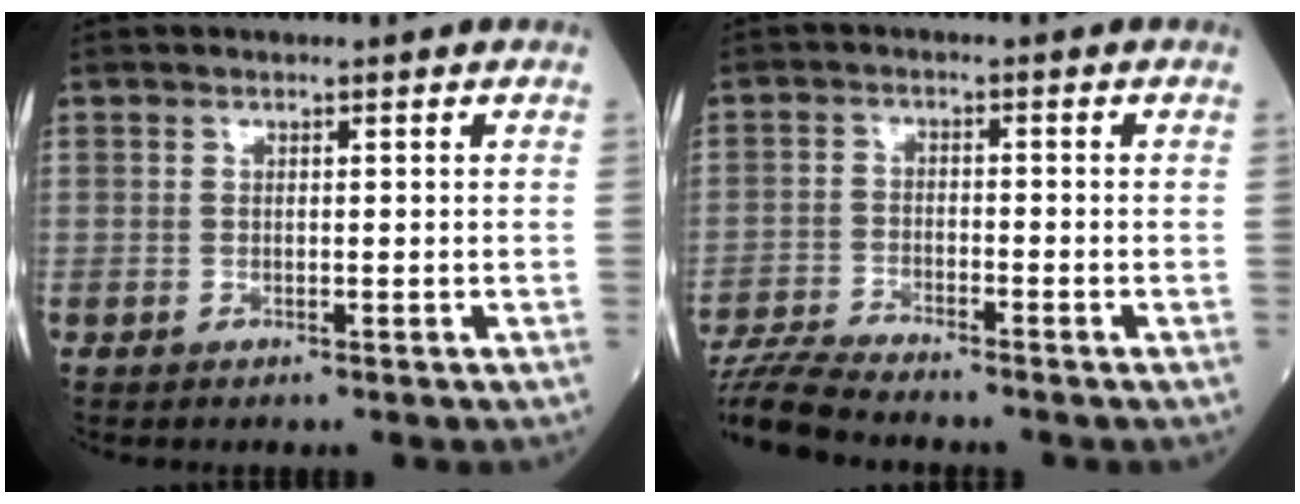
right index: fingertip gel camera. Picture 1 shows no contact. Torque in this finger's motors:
{"motor_torque": [-0.47, -0.51, -0.03, 0.04]}